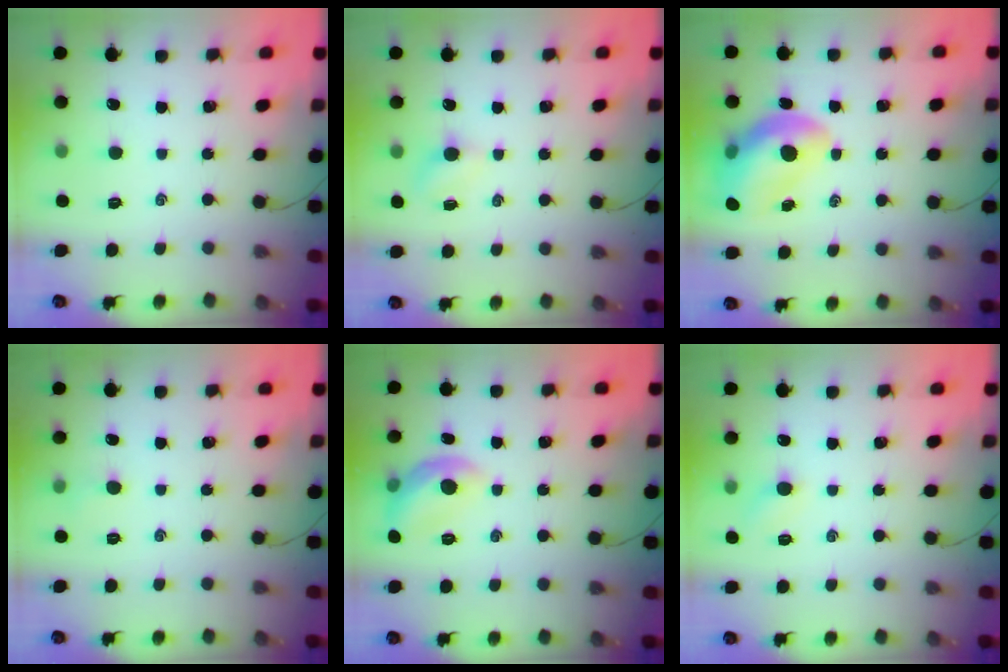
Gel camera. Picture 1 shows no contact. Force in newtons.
{"total": 3.0, "press": 2.8, "slide": 0.9}
{"total": 14.0, "press": 13.5, "slide": 3.8}
{"total": 2.6, "press": 2.4, "slide": 0.8}
{"total": 9.5, "press": 9.4, "slide": 1.1}
{"total": 4.5, "press": 4.3, "slide": 1.4}